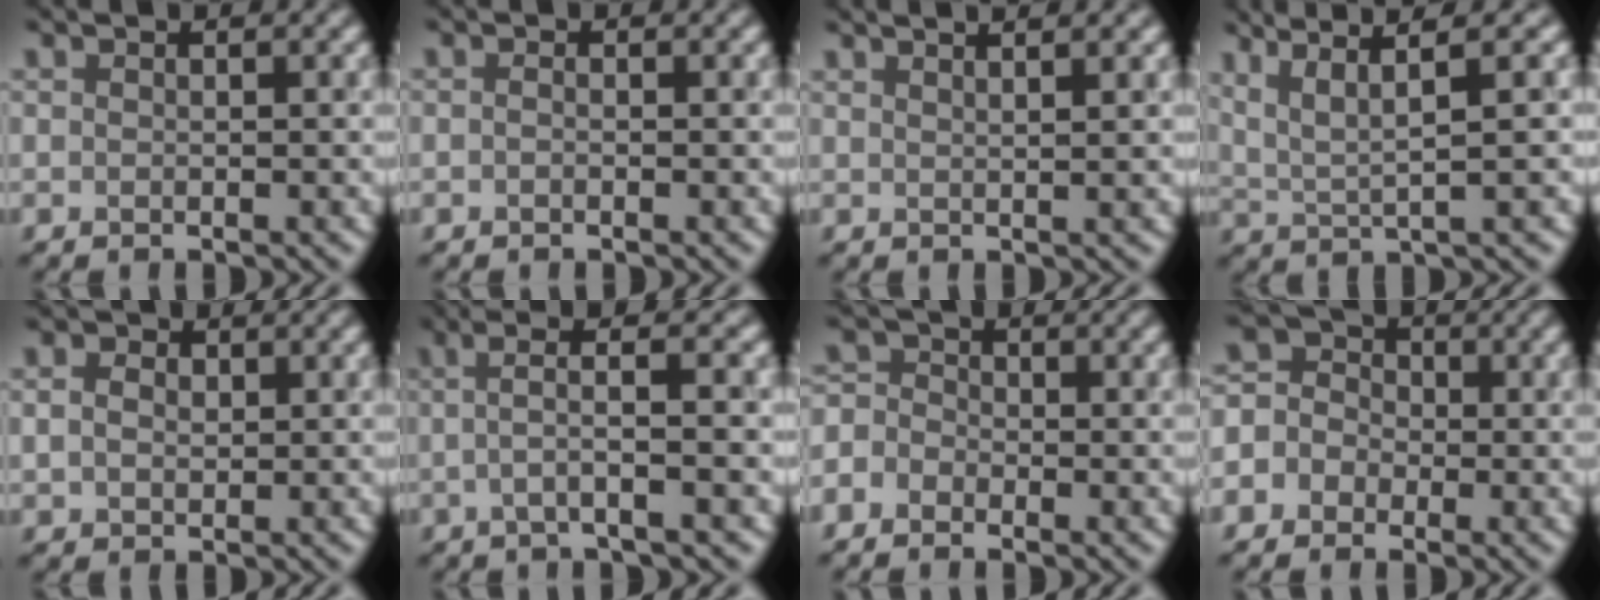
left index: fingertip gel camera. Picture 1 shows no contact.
{"total": 0.6, "force": [-0.5, -0.2, -0.2], "torque": [-0.001, -0.001, -0.003]}
{"total": 4.6, "force": [3.3, 1.7, 2.7], "torque": [-0.003, 0.040, 0.011]}
{"total": 5.2, "force": [3.2, 0.5, 4.1], "torque": [-0.082, 0.016, 0.071]}
{"total": 1.9, "force": [0.5, 1.6, 0.8], "torque": [-0.022, 0.014, 0.009]}
{"total": 3.6, "force": [0.0, 0.4, 3.5], "torque": [-0.056, 0.014, 0.007]}
{"total": 2.4, "force": [-1.6, 1.7, 0.3], "torque": [-0.004, 0.014, -0.031]}
{"total": 4.2, "force": [-1.6, 3.8, 0.8], "torque": [0.000, 0.022, -0.039]}